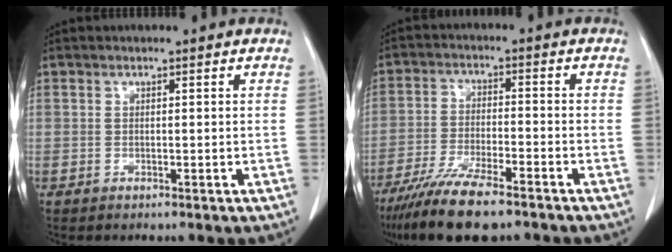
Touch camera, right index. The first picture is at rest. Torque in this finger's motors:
{"motor_torque": [0.88, -0.95, 0.47, 0.19]}